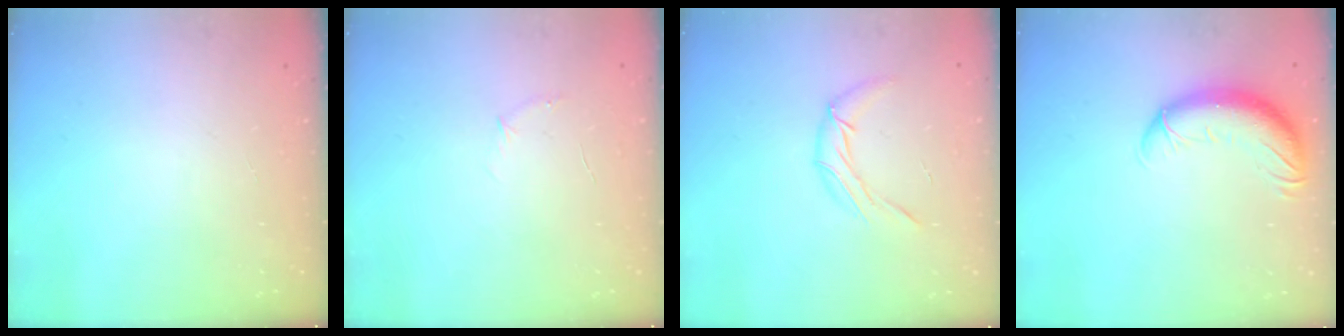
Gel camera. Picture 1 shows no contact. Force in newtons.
{"total": 4.0, "press": 3.8, "slide": 1.1}
{"total": 8.2, "press": 8.2, "slide": 0.8}
{"total": 12.3, "press": 11.9, "slide": 3.1}